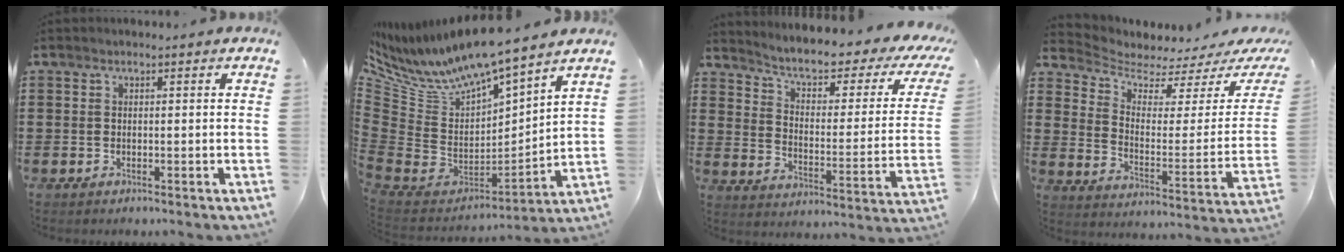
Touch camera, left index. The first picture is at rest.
{"total": 8.6, "force": [7.6, 1.7, 3.8], "torque": [-0.110, -0.062, 0.130]}
{"total": 5.1, "force": [3.4, 1.1, 3.6], "torque": [-0.085, -0.028, 0.049]}
{"total": 3.4, "force": [2.9, 1.3, 1.1], "torque": [-0.046, -0.029, 0.044]}